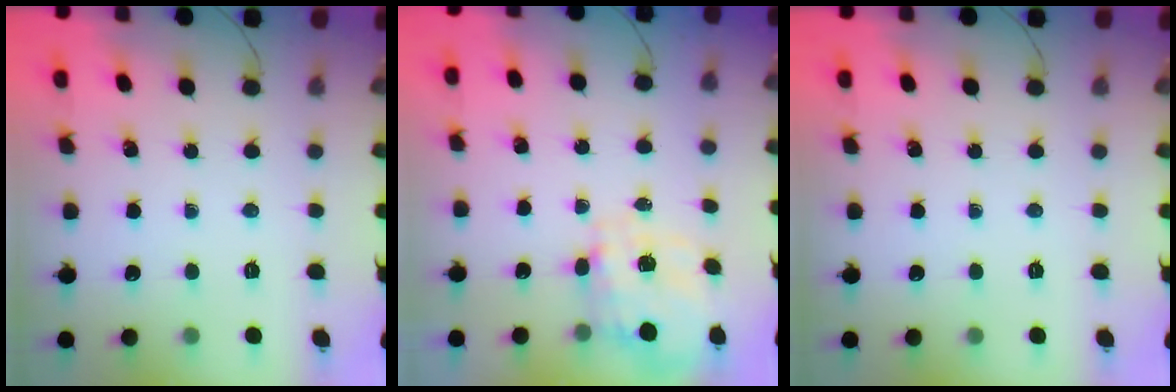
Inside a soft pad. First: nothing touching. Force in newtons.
{"total": 3.4, "press": 3.2, "slide": 1.1}
{"total": 0.0}